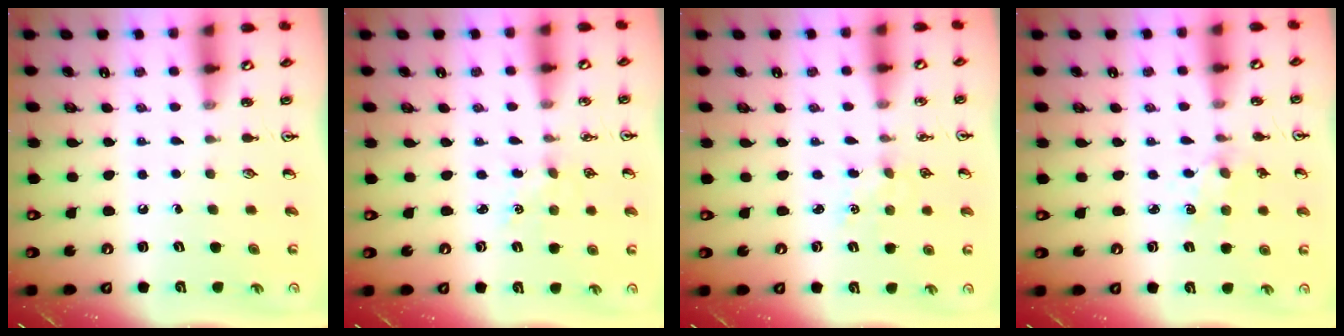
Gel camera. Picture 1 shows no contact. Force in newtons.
{"total": 2.7, "press": 2.7, "slide": 0.4}
{"total": 3.0, "press": 3.0, "slide": 0.4}
{"total": 1.9, "press": 1.8, "slide": 0.2}